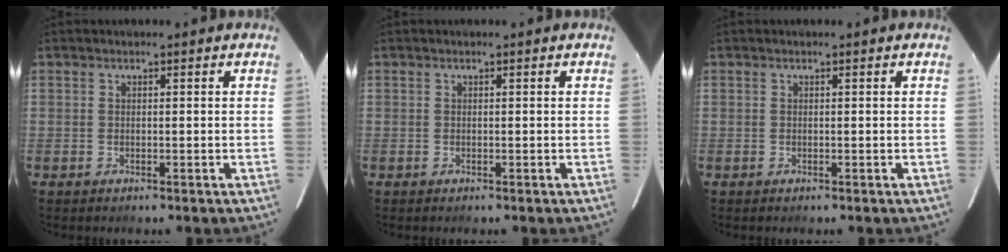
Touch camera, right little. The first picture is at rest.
{"total": 0.0}
{"total": 0.0}